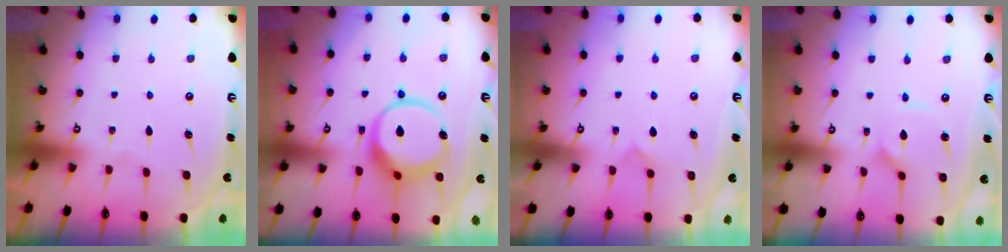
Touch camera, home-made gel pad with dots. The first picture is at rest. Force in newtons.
{"total": 12.1, "press": 12.0, "slide": 1.6}
{"total": 5.9, "press": 5.9, "slide": 0.1}
{"total": 3.1, "press": 3.1, "slide": 0.3}